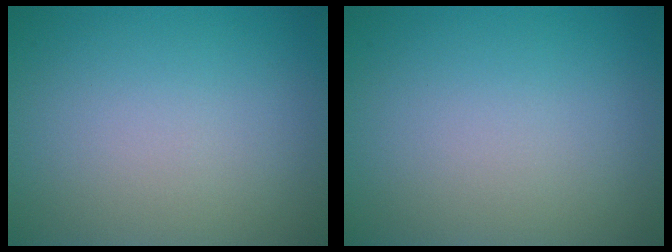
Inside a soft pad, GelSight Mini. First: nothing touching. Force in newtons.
{"total": 0.0}